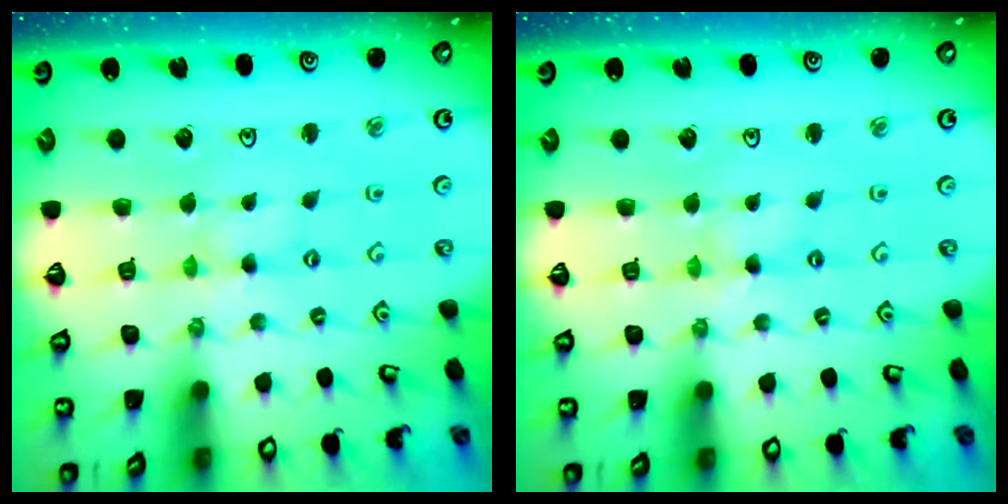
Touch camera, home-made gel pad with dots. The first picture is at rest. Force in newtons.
{"total": 0.6, "press": 0.6, "slide": 0.2}